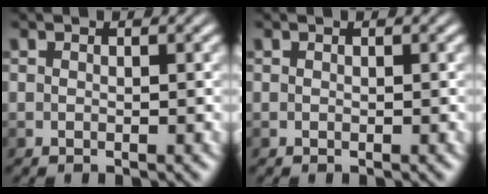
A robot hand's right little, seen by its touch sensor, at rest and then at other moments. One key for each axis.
{"total": 0.0}